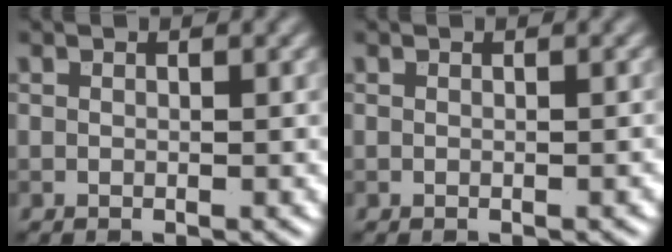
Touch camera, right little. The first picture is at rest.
{"total": 0.0}